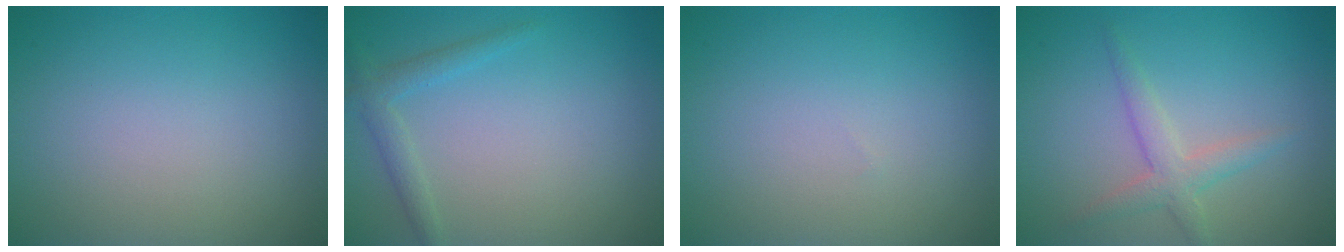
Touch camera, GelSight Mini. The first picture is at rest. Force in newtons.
{"total": 1.8, "press": 1.7, "slide": 0.1}
{"total": 0.0}
{"total": 2.5, "press": 2.5, "slide": 0.1}